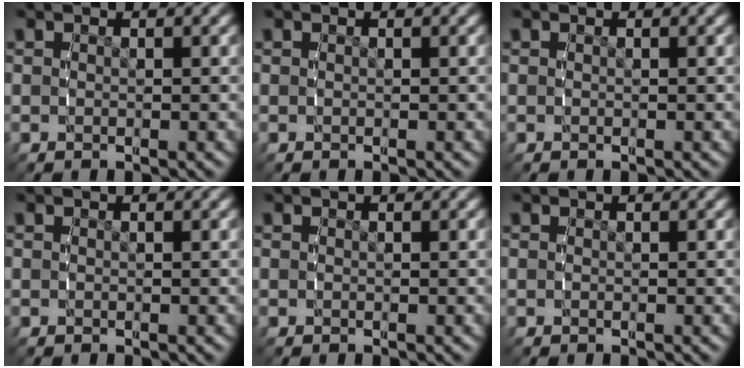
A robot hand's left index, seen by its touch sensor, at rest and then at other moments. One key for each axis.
{"total": 0.0}
{"total": 0.0}
{"total": 0.0}
{"total": 0.0}
{"total": 0.0}